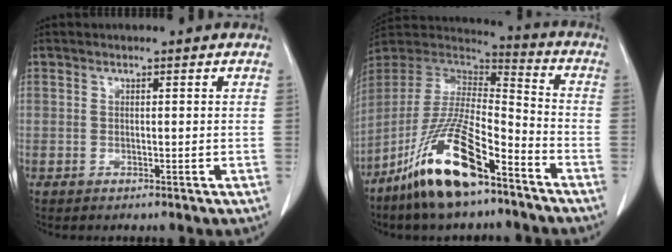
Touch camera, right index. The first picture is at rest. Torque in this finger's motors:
{"motor_torque": [1.54, -0.60, 0.93, 0.21]}